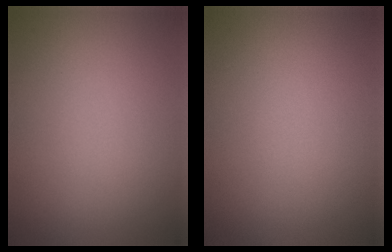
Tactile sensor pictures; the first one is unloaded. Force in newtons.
{"total": 0.0}